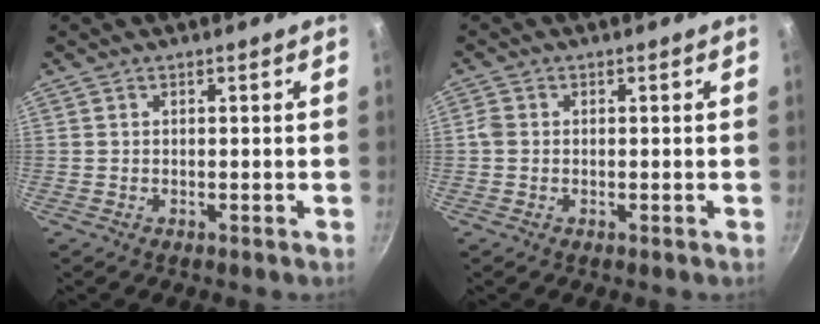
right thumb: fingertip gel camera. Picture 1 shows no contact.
{"total": 1.7, "force": [-0.1, 1.4, 0.9], "torque": [-0.020, 0.005, -0.005]}